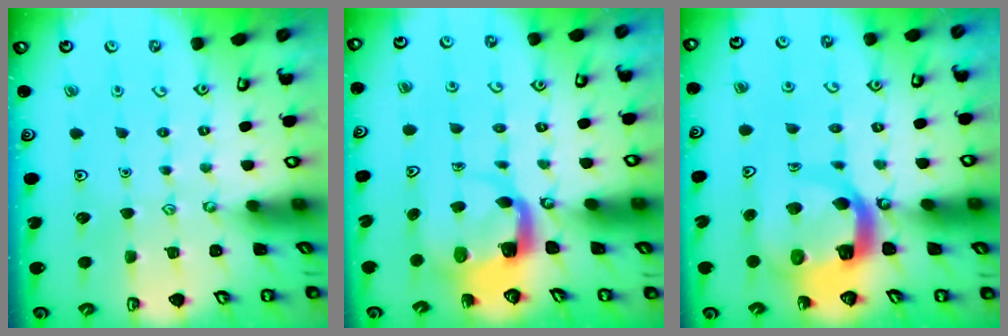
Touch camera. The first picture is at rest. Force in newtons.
{"total": 3.9, "press": 3.9, "slide": 0.5}
{"total": 9.6, "press": 9.6, "slide": 1.3}